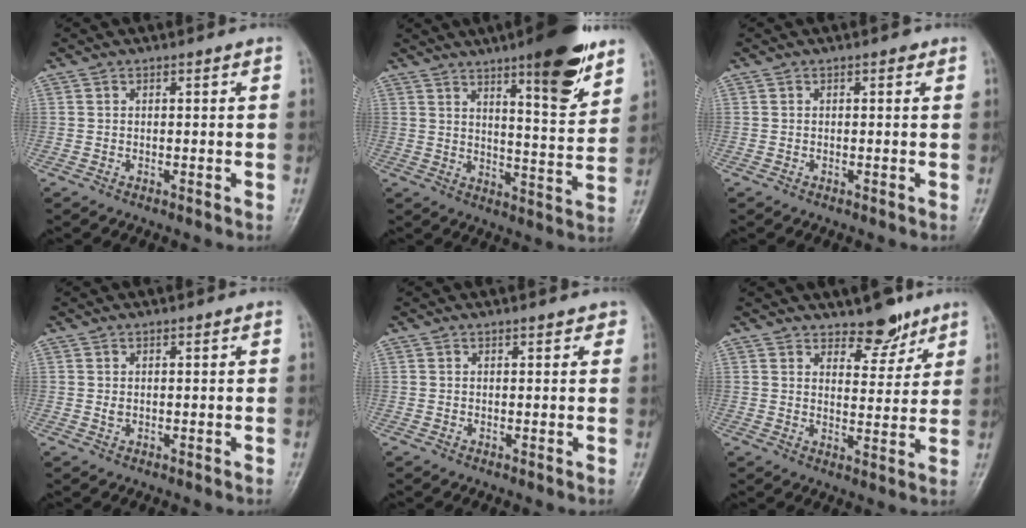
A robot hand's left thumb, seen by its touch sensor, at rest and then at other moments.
{"total": 14.2, "force": [9.0, 2.9, 10.6], "torque": [-0.130, -0.056, 0.133]}
{"total": 0.6, "force": [0.3, 0.4, 0.3], "torque": [0.001, 0.000, 0.000]}
{"total": 0.8, "force": [0.4, 0.5, 0.5], "torque": [-0.005, -0.003, 0.008]}
{"total": 1.6, "force": [1.2, 0.8, 0.6], "torque": [0.006, -0.002, 0.010]}
{"total": 6.4, "force": [5.1, 3.1, 2.5], "torque": [-0.004, -0.039, 0.079]}